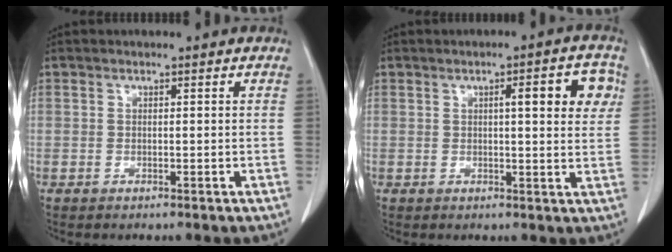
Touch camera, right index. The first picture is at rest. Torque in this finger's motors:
{"motor_torque": [0.41, 0.39, 0.09, 0.05]}